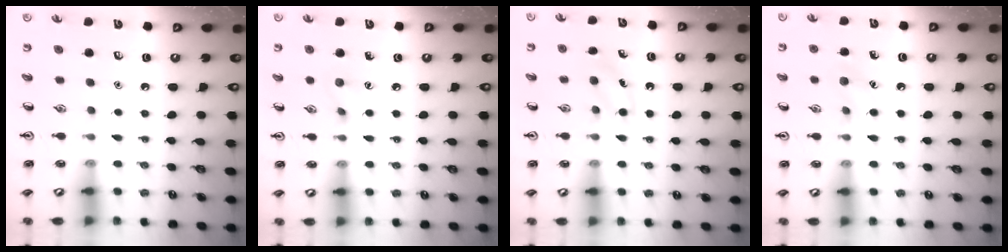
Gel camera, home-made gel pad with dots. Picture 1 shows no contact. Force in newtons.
{"total": 4.8, "press": 4.6, "slide": 1.3}
{"total": 4.1, "press": 3.9, "slide": 1.3}
{"total": 7.1, "press": 6.8, "slide": 2.1}